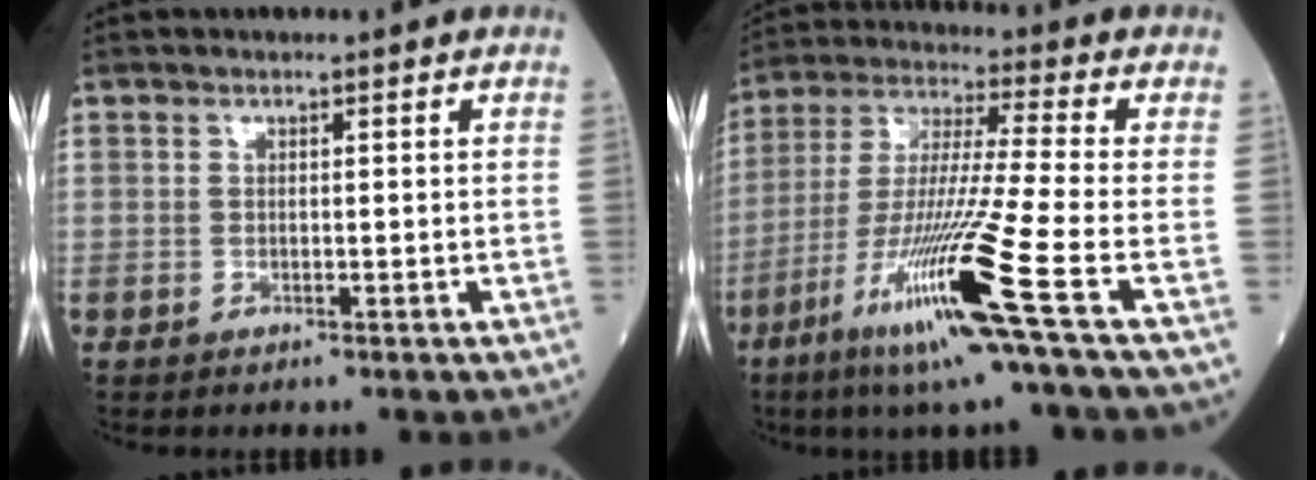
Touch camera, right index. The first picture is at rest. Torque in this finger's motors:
{"motor_torque": [1.75, -0.39, 0.95, 0.21]}